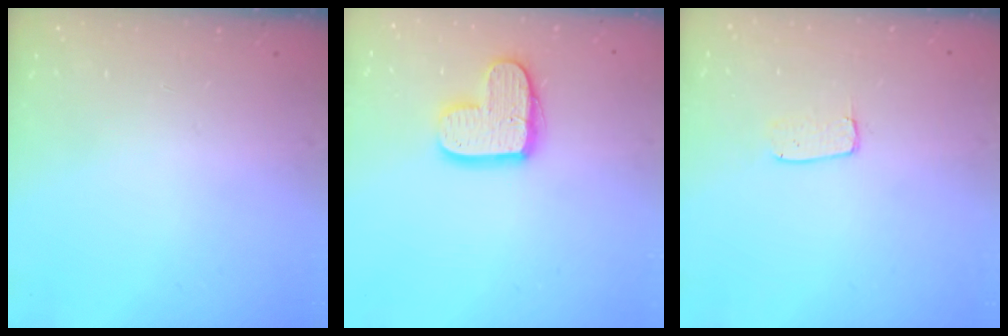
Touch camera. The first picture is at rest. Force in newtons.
{"total": 12.9, "press": 12.9, "slide": 0.9}
{"total": 4.0, "press": 4.0, "slide": 0.3}